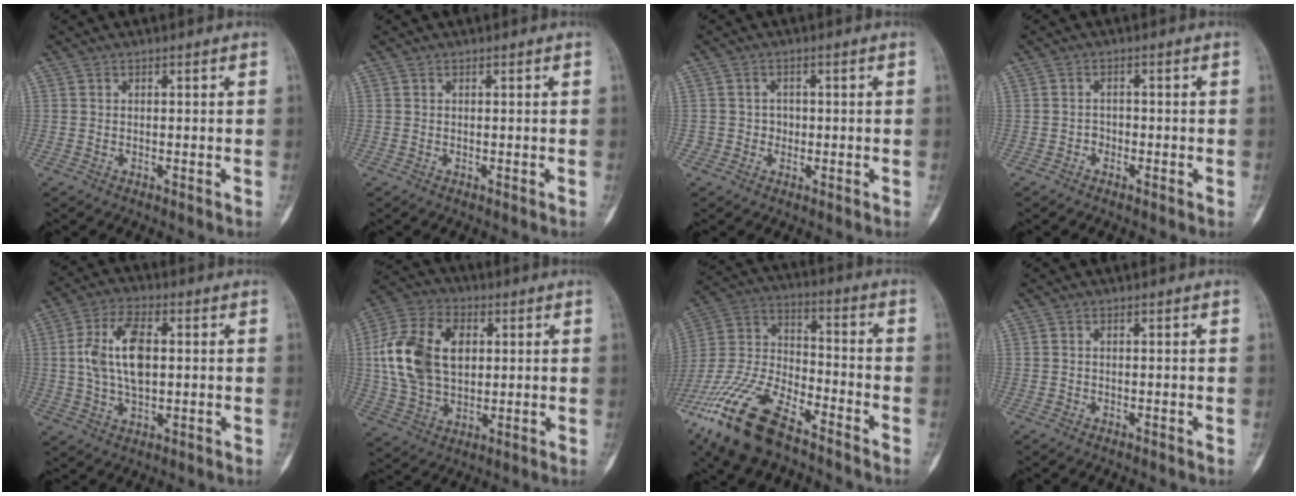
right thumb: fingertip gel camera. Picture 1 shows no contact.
{"total": 0.0}
{"total": 2.1, "force": [-0.3, 2.1, 0.3], "torque": [0.012, 0.010, -0.009]}
{"total": 1.5, "force": [-0.9, 1.2, 0.4], "torque": [-0.001, 0.006, -0.021]}
{"total": 11.7, "force": [1.1, 6.2, 9.8], "torque": [-0.187, 0.009, 0.021]}
{"total": 18.0, "force": [2.6, 12.0, 13.1], "torque": [-0.239, 0.009, 0.049]}
{"total": 20.3, "force": [-13.4, 7.9, 13.0], "torque": [-0.284, 0.039, -0.256]}
{"total": 0.5, "force": [-0.3, 0.4, 0.2], "torque": [-0.001, 0.002, -0.005]}